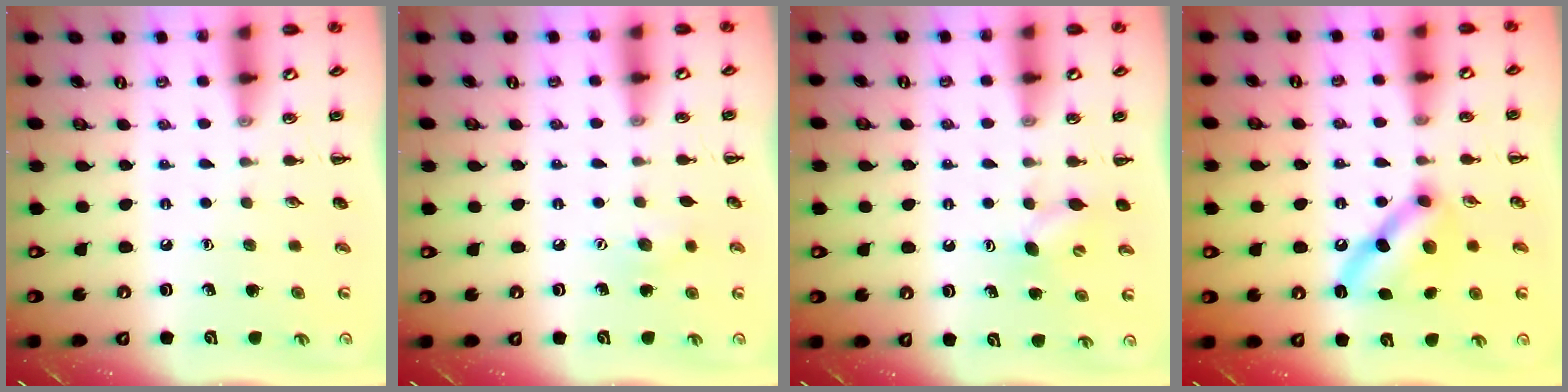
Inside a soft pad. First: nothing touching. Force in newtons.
{"total": 5.9, "press": 5.7, "slide": 1.2}
{"total": 4.5, "press": 4.3, "slide": 1.2}
{"total": 10.7, "press": 10.7, "slide": 0.9}